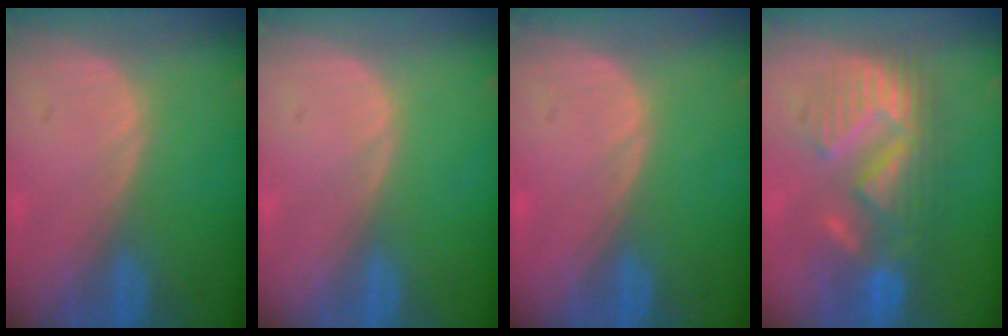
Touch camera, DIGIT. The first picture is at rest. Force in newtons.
{"total": 0.0}
{"total": 0.0}
{"total": 9.7, "press": 9.7, "slide": 0.5}